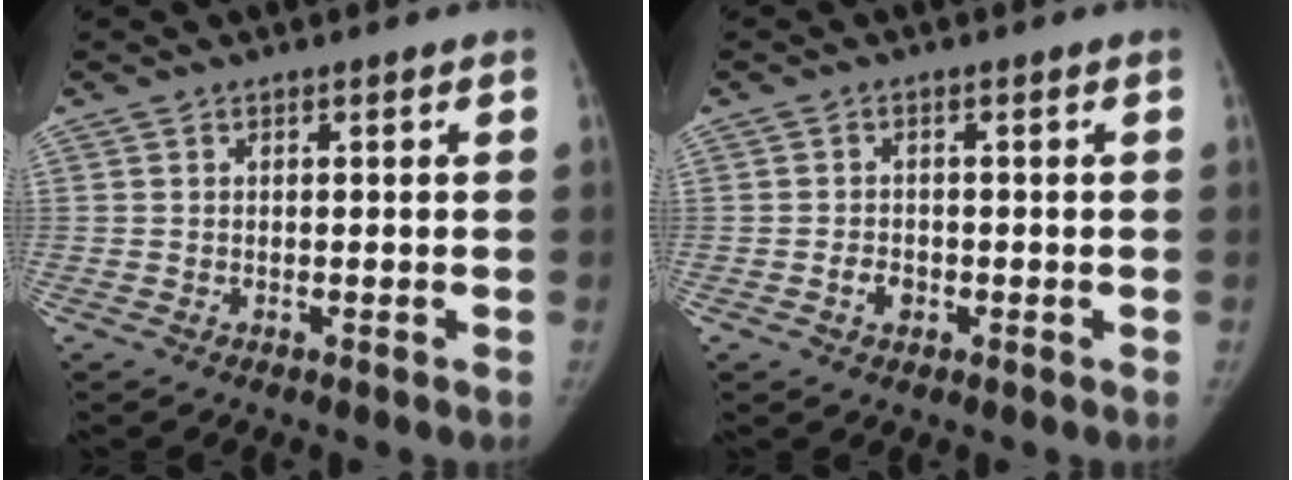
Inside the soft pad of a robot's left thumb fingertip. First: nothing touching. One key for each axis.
{"total": 2.4, "fx": -0.8, "fy": 1.8, "fz": 1.3, "tx": -0.017, "ty": 0.006, "tz": -0.013}